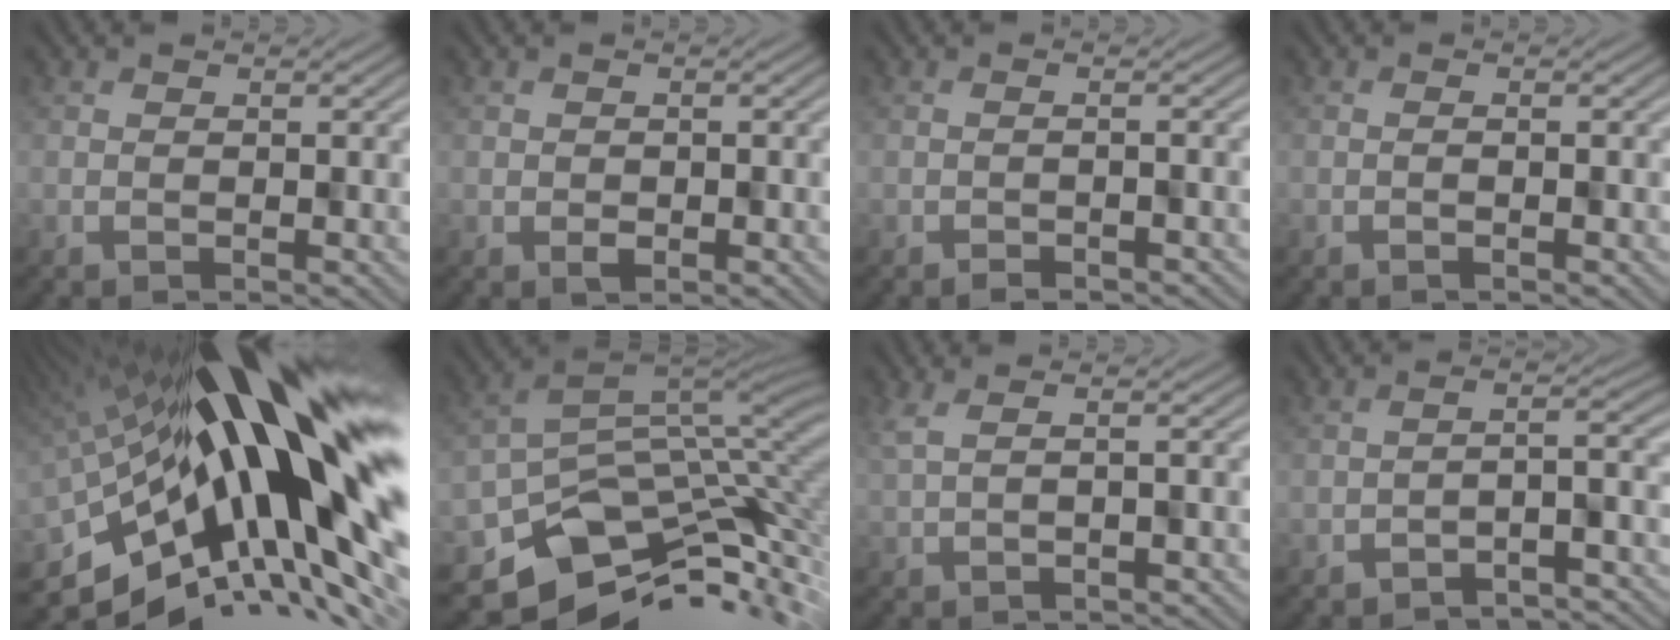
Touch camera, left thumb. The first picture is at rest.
{"total": 1.5, "force": [-0.4, 1.4, 0.5], "torque": [-0.006, -0.006, -0.005]}
{"total": 1.2, "force": [-1.1, -0.1, -0.4], "torque": [0.008, 0.004, -0.018]}
{"total": 0.8, "force": [-0.4, 0.0, 0.7], "torque": [-0.012, 0.010, -0.012]}
{"total": 18.7, "force": [1.4, 6.5, 17.5], "torque": [-0.255, -0.023, 0.012]}
{"total": 8.9, "force": [-3.7, 6.4, 5.0], "torque": [-0.106, -0.032, -0.054]}
{"total": 2.5, "force": [1.1, 1.2, 1.9], "torque": [-0.023, -0.001, 0.014]}
{"total": 4.4, "force": [-4.0, 1.0, 1.6], "torque": [-0.009, 0.003, -0.067]}